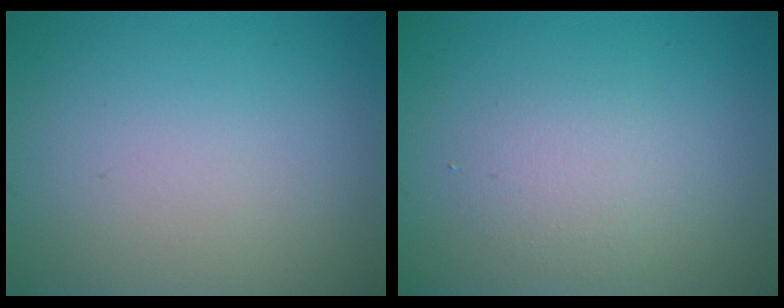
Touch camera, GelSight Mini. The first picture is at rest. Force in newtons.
{"total": 2.2, "press": 2.2, "slide": 0.1}